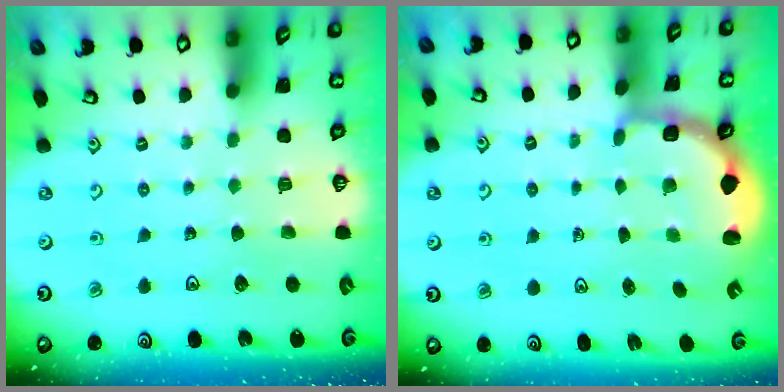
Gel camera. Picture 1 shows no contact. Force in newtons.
{"total": 2.8, "press": 2.3, "slide": 1.7}